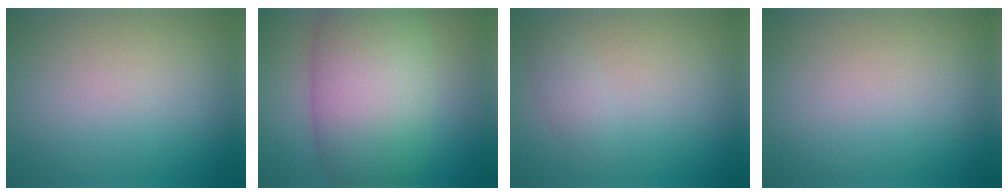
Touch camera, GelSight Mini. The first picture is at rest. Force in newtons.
{"total": 11.8, "press": 11.8, "slide": 0.4}
{"total": 2.3, "press": 2.3, "slide": 0.2}
{"total": 0.0}